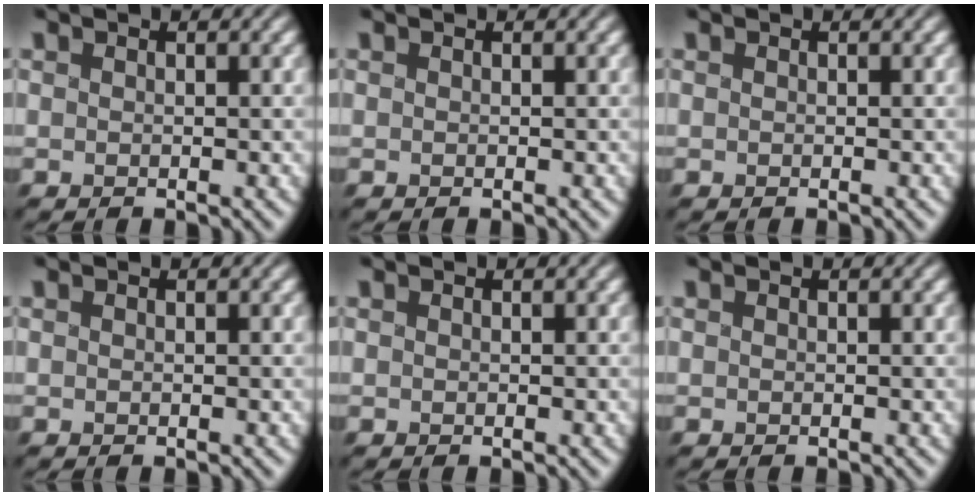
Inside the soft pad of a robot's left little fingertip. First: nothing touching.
{"total": 0.0}
{"total": 0.0}
{"total": 0.0}
{"total": 0.0}
{"total": 0.0}